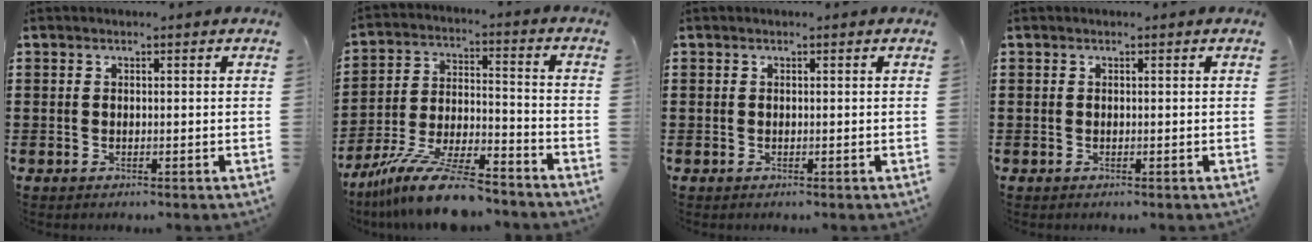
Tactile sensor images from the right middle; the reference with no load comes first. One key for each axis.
{"total": 13.0, "fx": -10.9, "fy": 1.7, "fz": 6.8, "tx": -0.125, "ty": 0.029, "tz": -0.205}
{"total": 0.0}
{"total": 0.0}